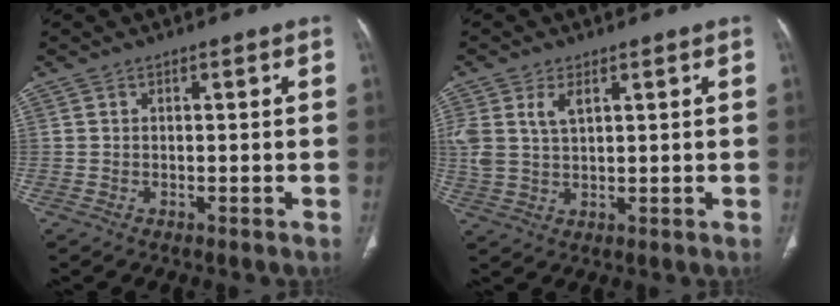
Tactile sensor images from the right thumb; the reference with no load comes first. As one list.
[{"total": 6.4, "force": [2.6, 3.6, 4.6], "torque": [-0.104, -0.001, 0.060]}]